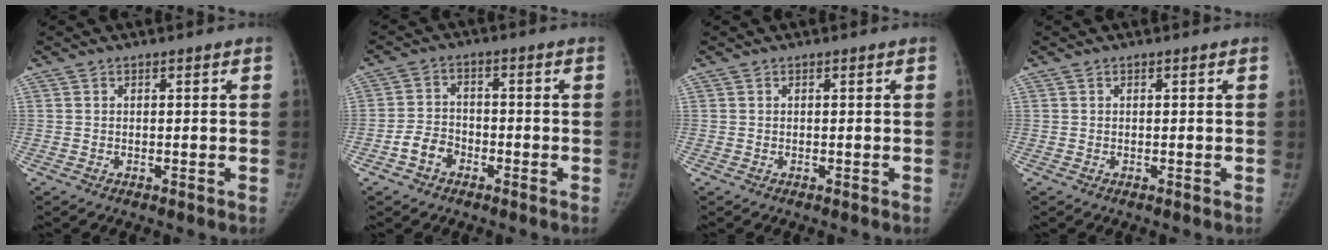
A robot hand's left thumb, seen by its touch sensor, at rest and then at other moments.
{"total": 5.2, "force": [-2.7, 3.8, 2.2], "torque": [-0.031, 0.027, -0.053]}
{"total": 0.0}
{"total": 0.0}